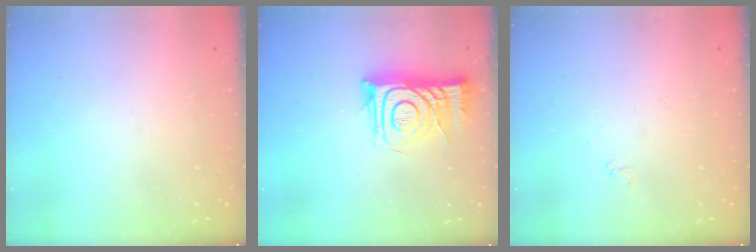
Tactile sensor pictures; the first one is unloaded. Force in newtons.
{"total": 14.2, "press": 14.2, "slide": 1.2}
{"total": 2.9, "press": 2.9, "slide": 0.5}